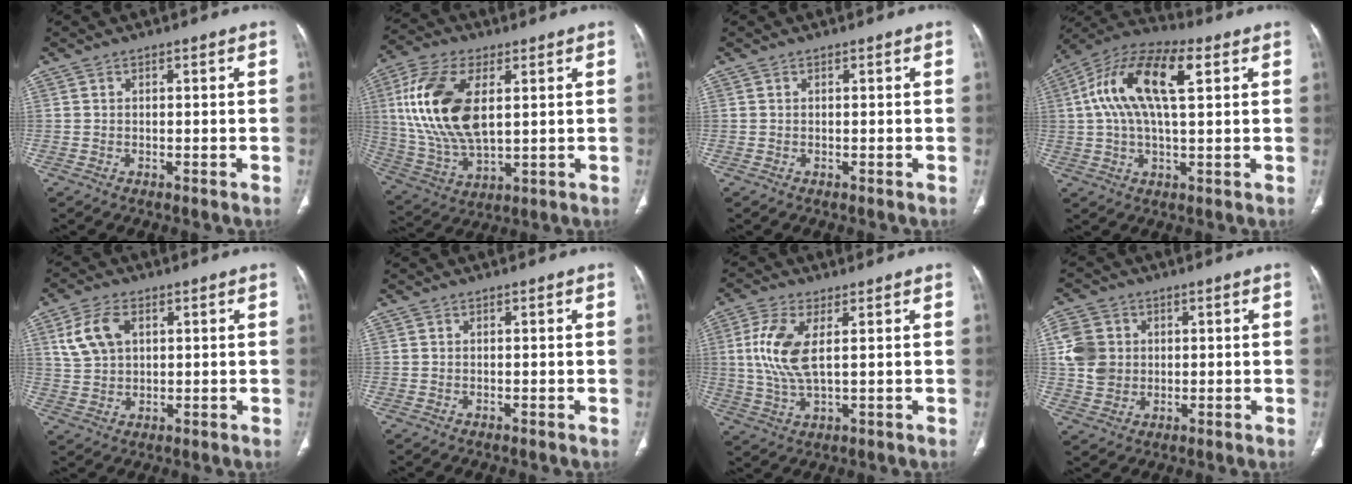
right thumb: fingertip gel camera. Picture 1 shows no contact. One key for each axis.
{"total": 18.7, "fx": 4.0, "fy": 9.8, "fz": 15.5, "tx": -0.317, "ty": -0.009, "tz": 0.081}
{"total": 0.0}
{"total": 16.5, "fx": 4.5, "fy": 7.0, "fz": 14.3, "tx": -0.272, "ty": 0.028, "tz": 0.072}
{"total": 7.7, "fx": 2.8, "fy": 4.9, "fz": 5.2, "tx": -0.101, "ty": 0.000, "tz": 0.059}
{"total": 0.0}
{"total": 9.4, "fx": 1.9, "fy": 3.8, "fz": 8.4, "tx": -0.198, "ty": -0.007, "tz": 0.041}
{"total": 8.2, "fx": 1.1, "fy": 7.2, "fz": 3.7, "tx": -0.058, "ty": 0.000, "tz": 0.021}